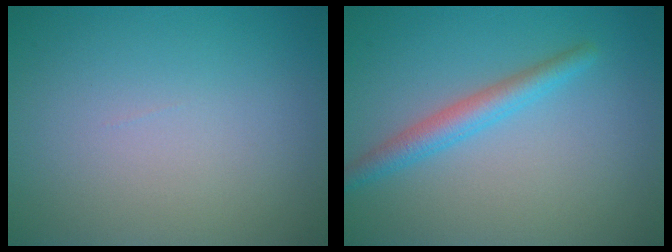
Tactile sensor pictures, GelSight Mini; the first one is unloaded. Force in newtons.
{"total": 2.7, "press": 2.7, "slide": 0.1}